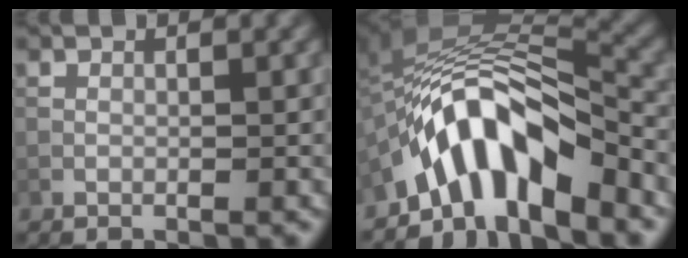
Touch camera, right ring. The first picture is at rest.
{"total": 8.5, "force": [-5.2, 3.0, 6.1], "torque": [-0.085, 0.014, -0.091]}